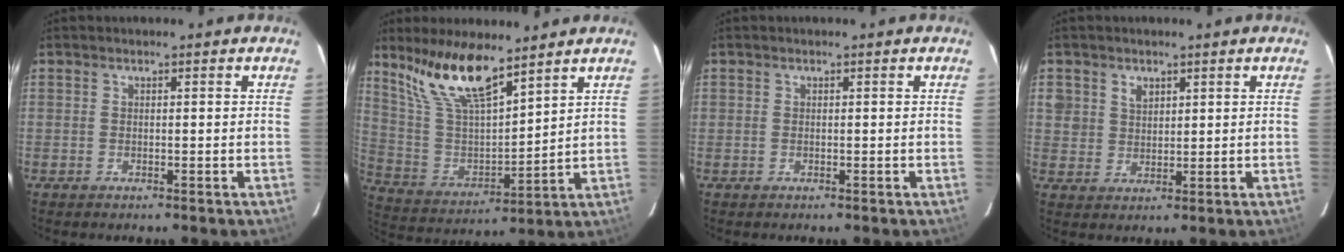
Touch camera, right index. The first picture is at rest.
{"total": 15.5, "force": [11.4, 4.1, 9.7], "torque": [-0.189, 0.008, 0.235]}
{"total": 0.5, "force": [-0.2, 0.5, 0.2], "torque": [-0.002, -0.001, -0.004]}
{"total": 4.2, "force": [1.8, 3.5, 1.3], "torque": [-0.015, 0.011, 0.038]}